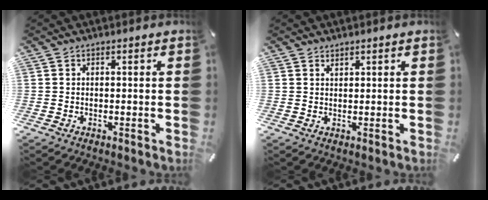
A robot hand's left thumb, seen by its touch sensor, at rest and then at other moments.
{"total": 1.2, "force": [1.1, 0.5, 0.1], "torque": [-0.002, -0.002, 0.021]}